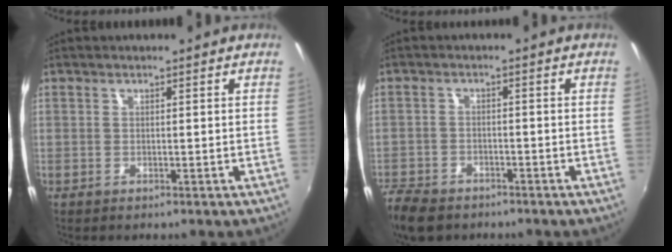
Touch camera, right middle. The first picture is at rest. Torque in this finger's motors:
{"motor_torque": [0.95, -1.01, 0.04, 0.05]}